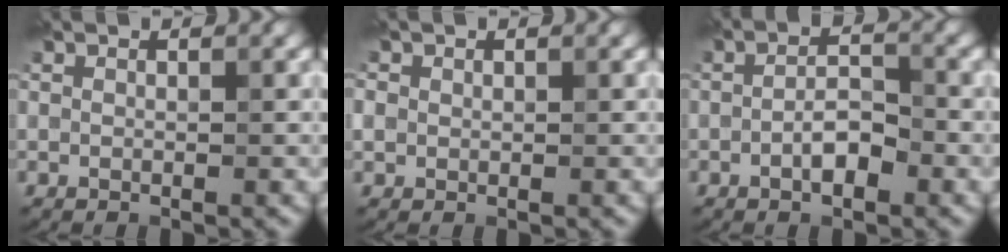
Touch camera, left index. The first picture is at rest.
{"total": 1.2, "force": [0.3, 1.1, 0.3], "torque": [-0.006, 0.001, 0.003]}
{"total": 2.7, "force": [-1.1, 1.1, 2.2], "torque": [-0.038, 0.006, -0.025]}